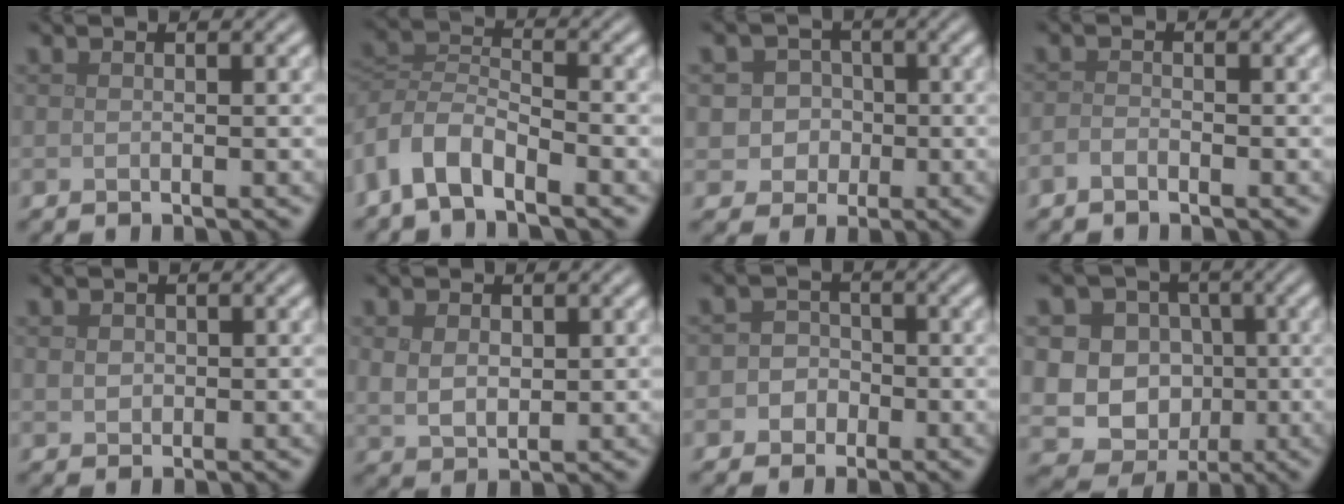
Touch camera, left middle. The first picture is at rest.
{"total": 4.9, "force": [-3.2, 2.2, 2.9], "torque": [-0.056, -0.001, -0.074]}
{"total": 4.0, "force": [0.2, 3.8, 1.2], "torque": [0.002, 0.018, -0.008]}
{"total": 1.0, "force": [-0.8, 0.3, 0.5], "torque": [-0.012, -0.001, -0.019]}
{"total": 1.0, "force": [0.2, 0.9, 0.4], "torque": [-0.006, -0.002, 0.006]}
{"total": 2.8, "force": [0.7, 1.9, 1.8], "torque": [-0.041, -0.004, 0.019]}
{"total": 2.6, "force": [-0.7, 2.4, 0.7], "torque": [0.013, 0.004, -0.027]}
{"total": 14.3, "force": [0.0, 13.5, 4.6], "torque": [-0.104, 0.016, -0.021]}